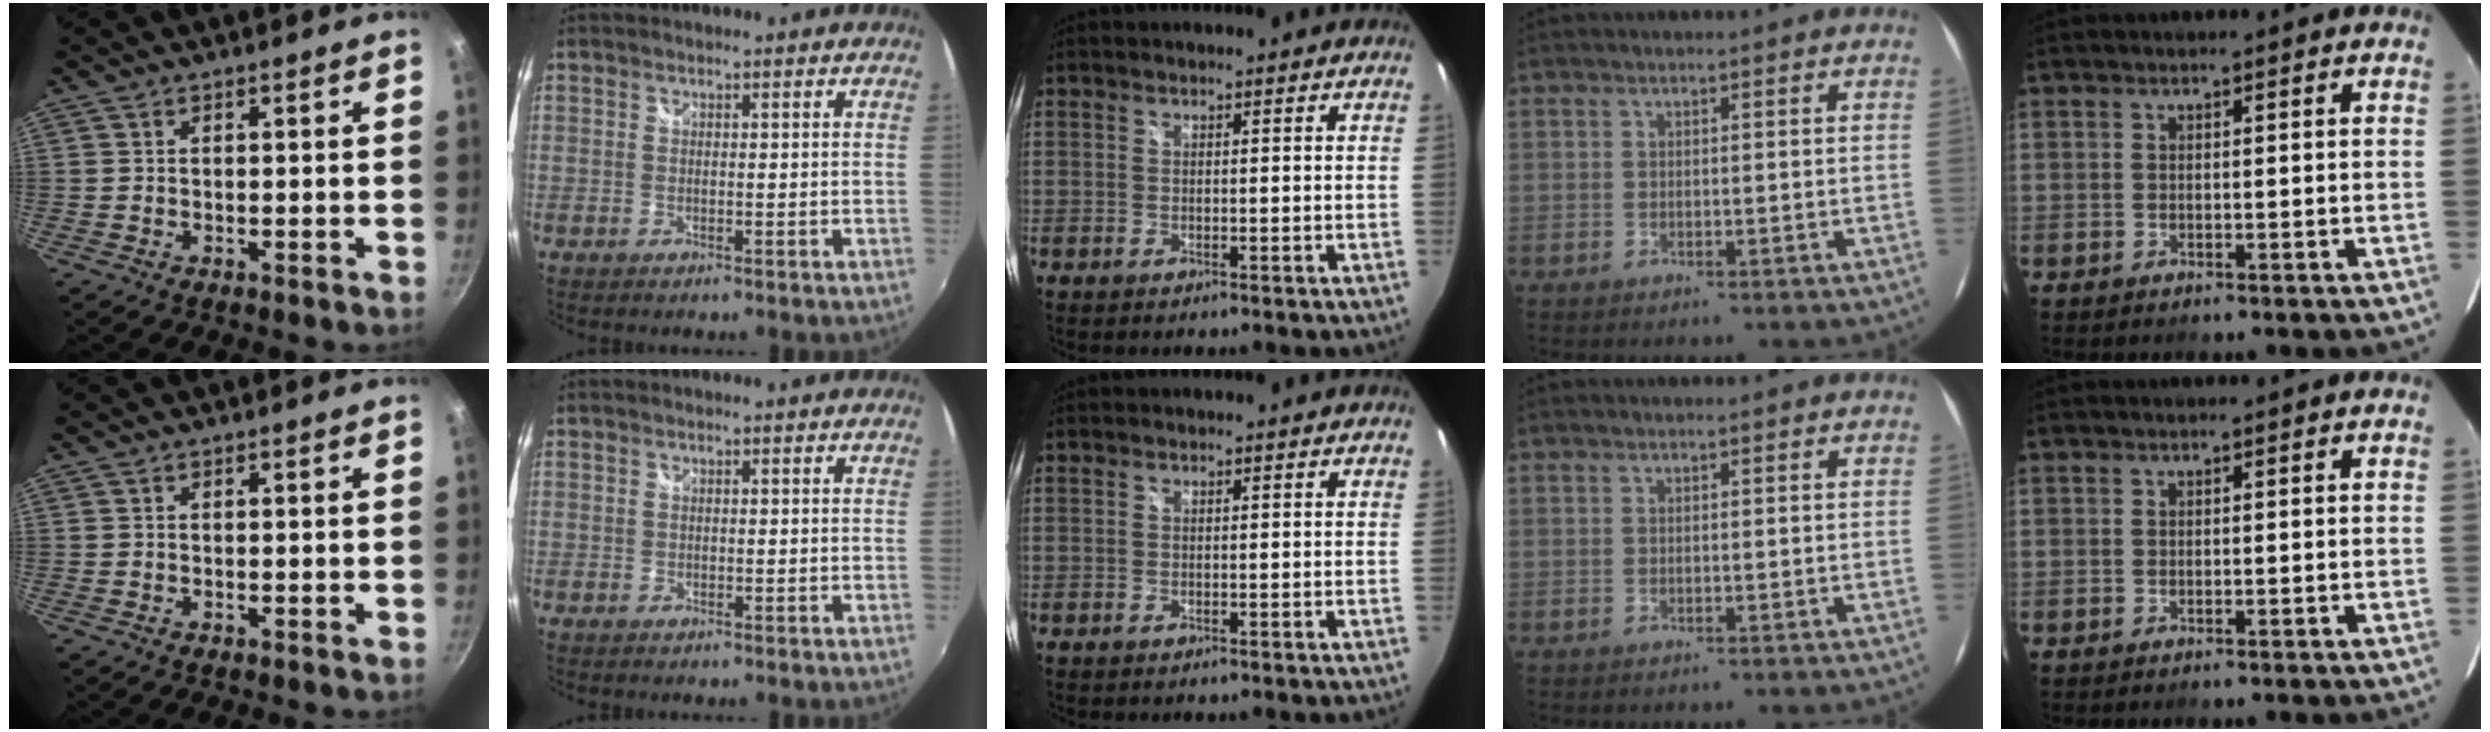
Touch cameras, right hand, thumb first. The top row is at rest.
{}